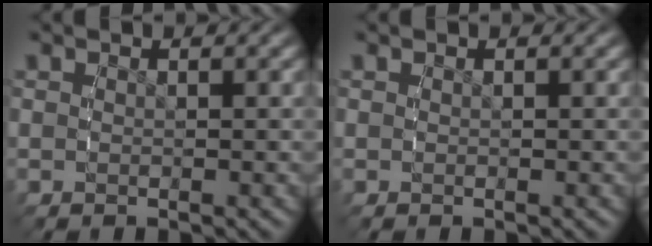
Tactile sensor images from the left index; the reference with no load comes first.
{"total": 0.0}